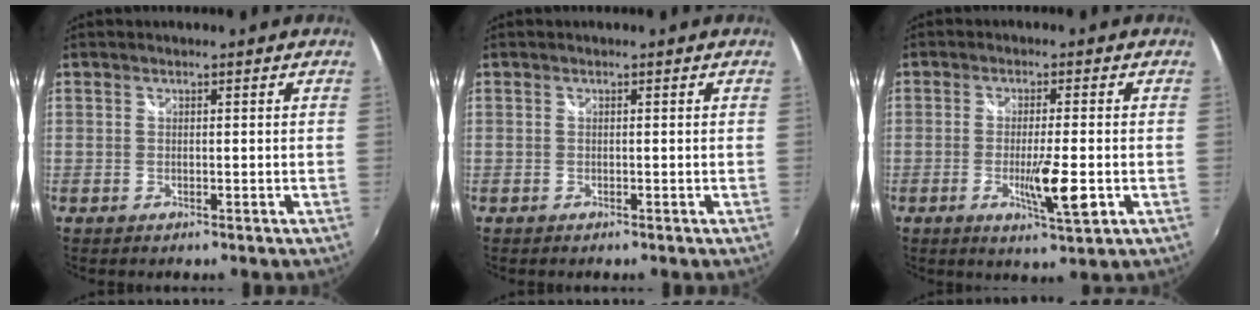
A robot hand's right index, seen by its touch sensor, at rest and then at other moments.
{"total": 0.0}
{"total": 7.0, "force": [-1.9, 0.7, 6.7], "torque": [-0.117, -0.016, -0.031]}